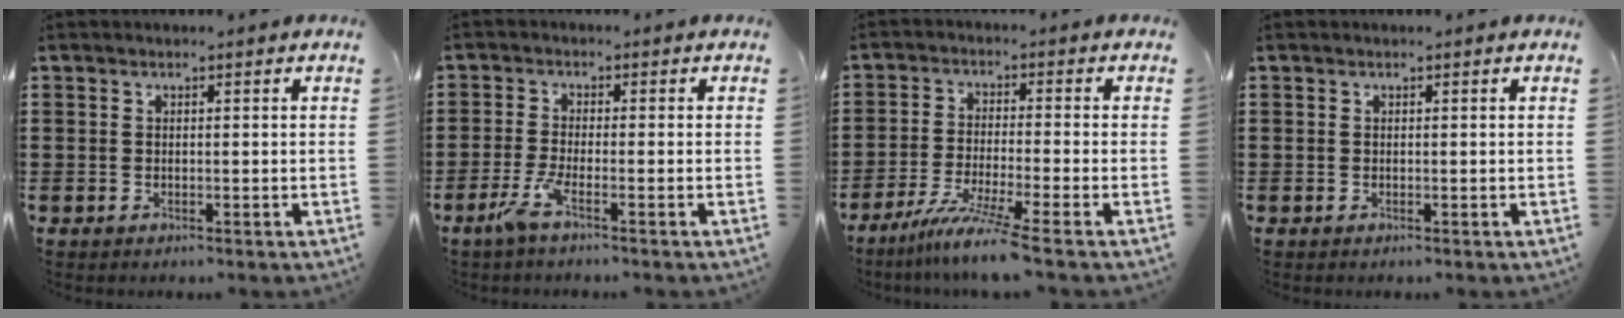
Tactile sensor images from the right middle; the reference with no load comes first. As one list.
[{"total": 3.6, "force": [-2.0, 0.1, 3.0], "torque": [-0.074, -0.013, -0.041]}, {"total": 6.7, "force": [-5.1, -0.7, 4.2], "torque": [-0.088, -0.024, -0.096]}, {"total": 0.0}]